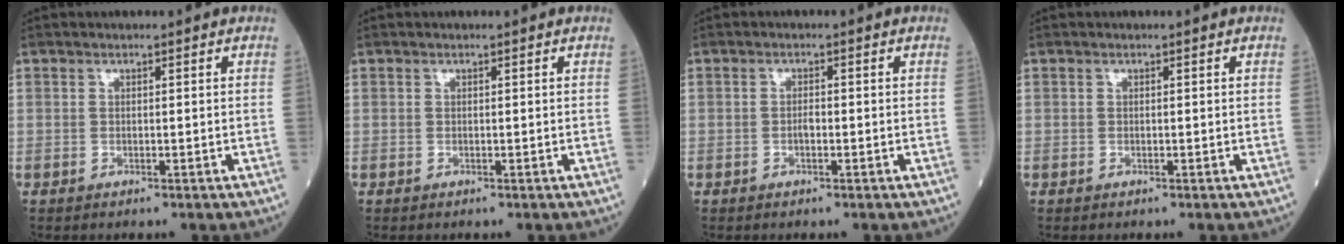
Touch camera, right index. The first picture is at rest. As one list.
[{"total": 0.0}, {"total": 1.2, "force": [-0.4, 0.4, 1.0], "torque": [-0.017, 0.002, -0.008]}, {"total": 0.0}]